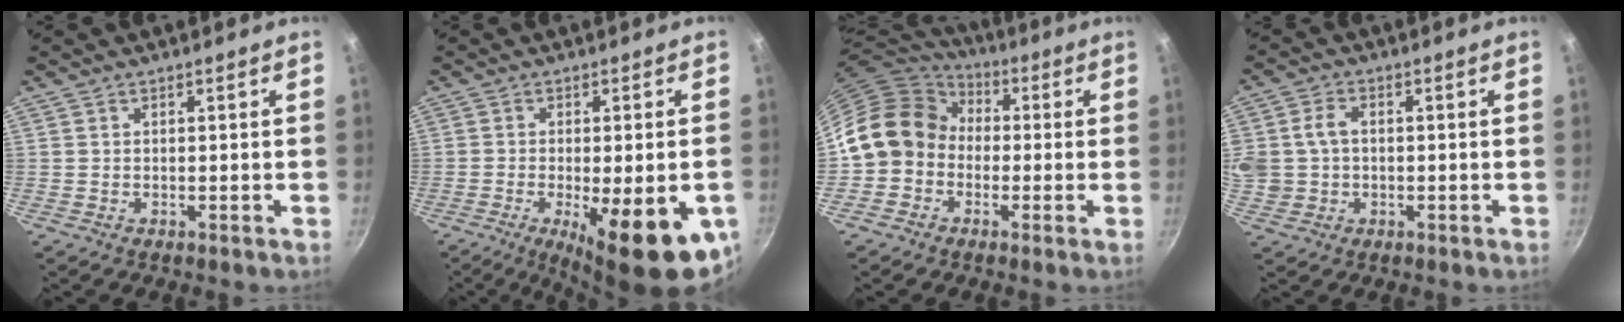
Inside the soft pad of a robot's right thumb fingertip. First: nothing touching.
{"total": 17.8, "force": [-6.3, 5.4, 15.8], "torque": [-0.188, -0.007, -0.077]}
{"total": 13.2, "force": [-0.7, 11.4, 6.6], "torque": [-0.081, 0.041, -0.031]}
{"total": 8.6, "force": [0.5, 6.9, 5.1], "torque": [-0.110, 0.017, 0.013]}